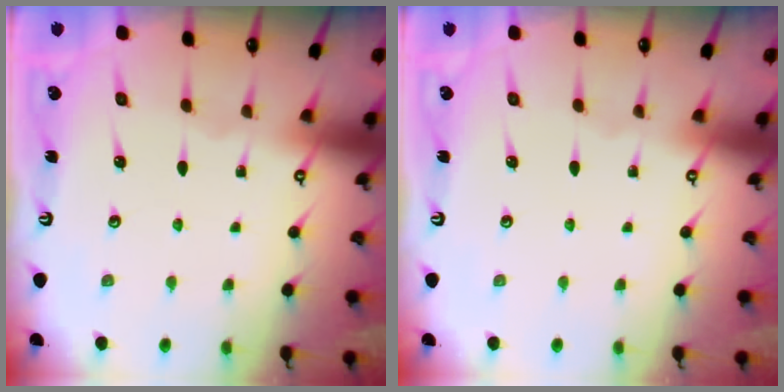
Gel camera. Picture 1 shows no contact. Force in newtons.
{"total": 0.0}